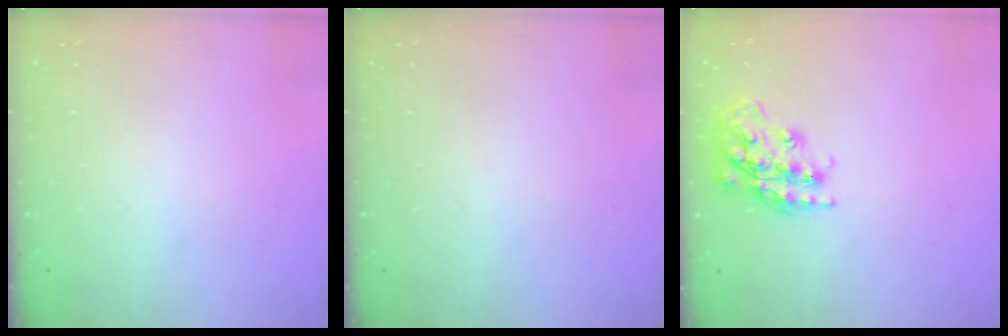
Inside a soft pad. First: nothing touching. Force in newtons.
{"total": 0.0}
{"total": 17.3, "press": 17.3, "slide": 1.0}